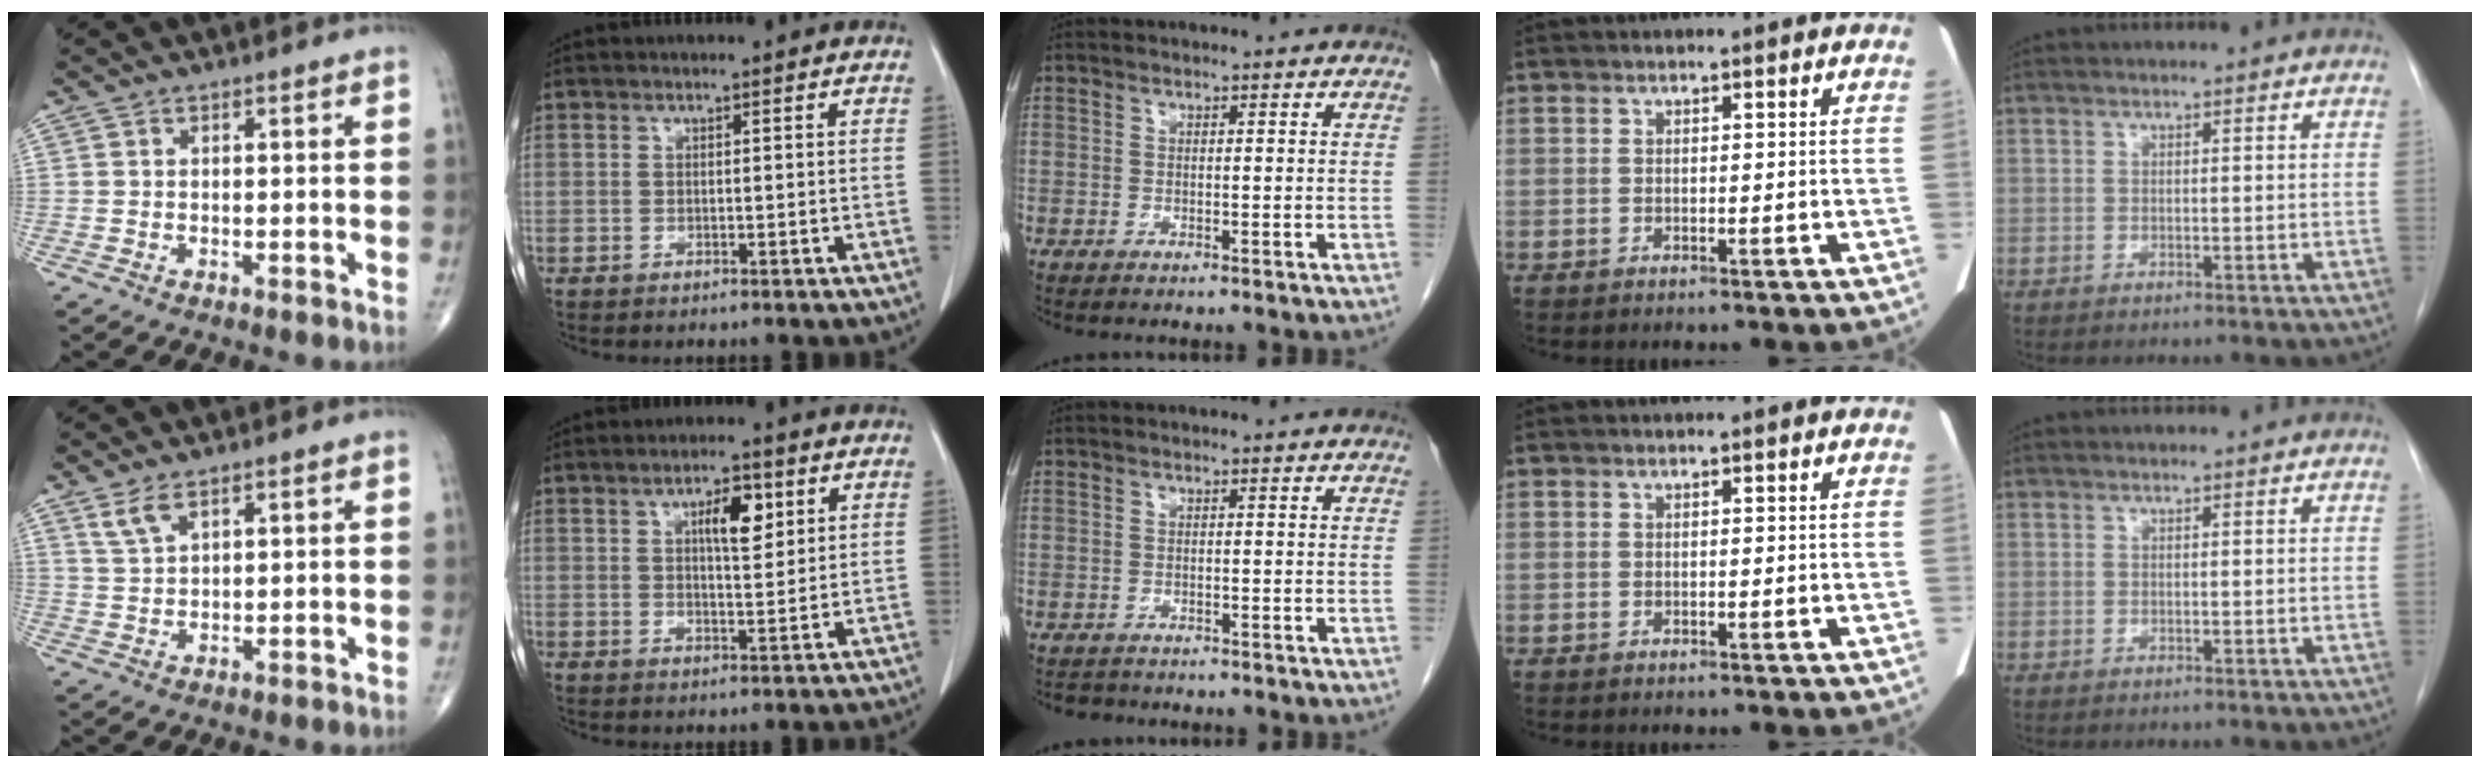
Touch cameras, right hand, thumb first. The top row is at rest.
{"thumb": {"total": 3.5, "force": [2.4, 1.2, 2.2], "torque": [-0.048, -0.005, 0.055]}, "index": {"total": 5.5, "force": [2.3, 1.8, 4.7], "torque": [-0.079, 0.003, 0.038]}, "middle": {"total": 1.8, "force": [-1.6, 0.8, 0.1], "torque": [-0.009, -0.004, -0.025]}}